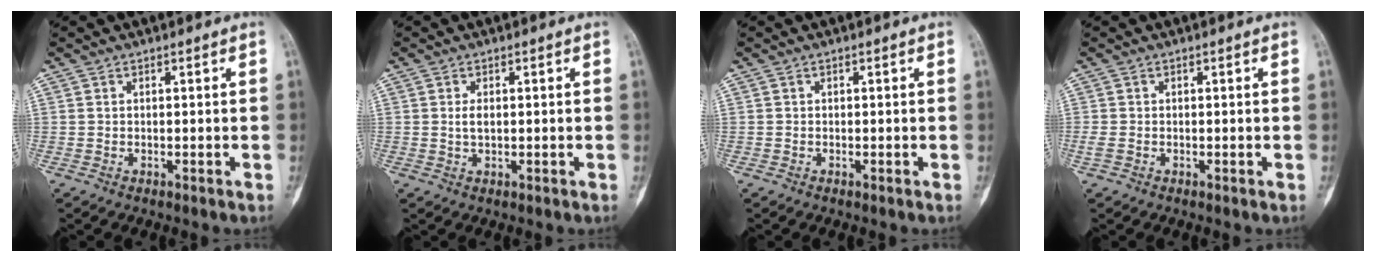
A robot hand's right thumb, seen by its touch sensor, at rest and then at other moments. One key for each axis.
{"total": 1.7, "fx": 0.2, "fy": 0.8, "fz": 1.5, "tx": -0.024, "ty": 0.000, "tz": 0.003}
{"total": 0.0}
{"total": 1.3, "fx": -0.5, "fy": 0.9, "fz": 0.8, "tx": -0.021, "ty": -0.002, "tz": -0.011}